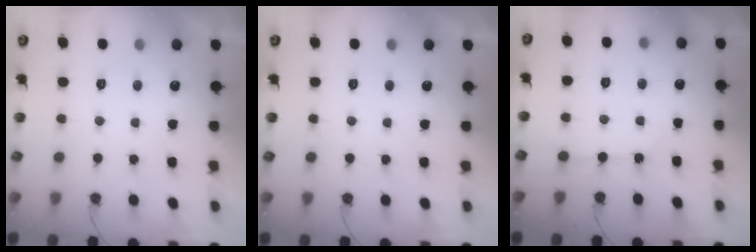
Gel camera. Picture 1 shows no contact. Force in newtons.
{"total": 0.0}
{"total": 3.6, "press": 3.5, "slide": 0.5}